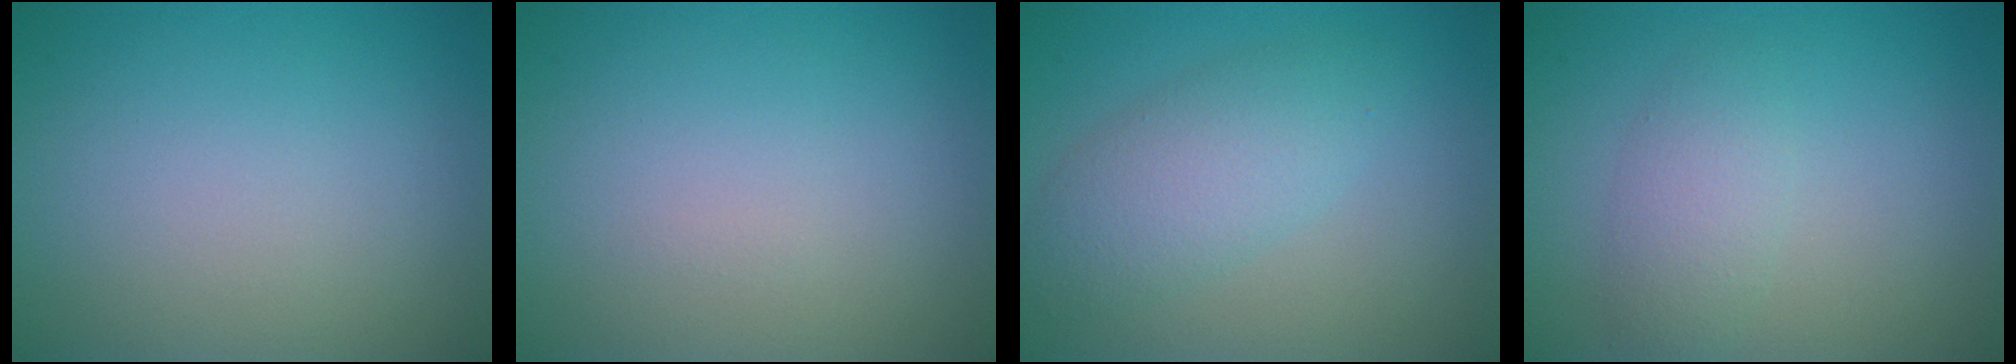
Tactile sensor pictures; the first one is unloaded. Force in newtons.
{"total": 0.0}
{"total": 4.2, "press": 4.2, "slide": 0.1}
{"total": 2.4, "press": 2.4, "slide": 0.1}